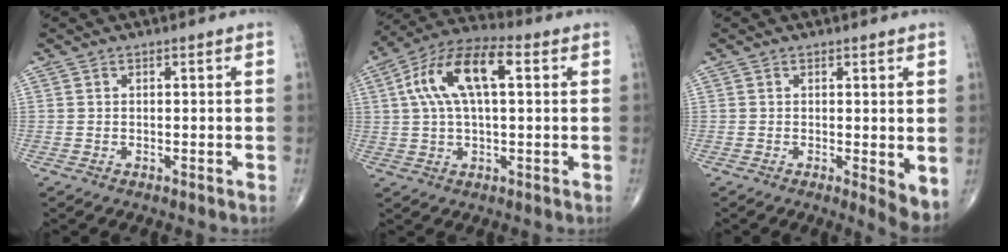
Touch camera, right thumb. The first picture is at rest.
{"total": 14.0, "force": [3.2, 6.2, 12.1], "torque": [-0.236, 0.033, 0.053]}
{"total": 4.2, "force": [-0.1, 1.2, 4.0], "torque": [-0.056, -0.014, -0.003]}